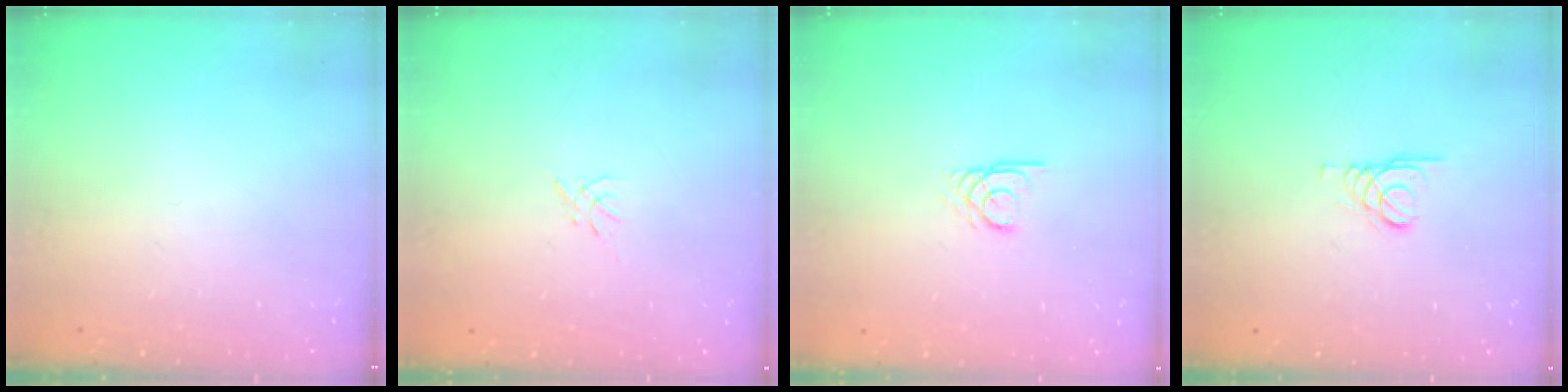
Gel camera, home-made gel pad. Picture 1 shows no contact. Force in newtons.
{"total": 0.0}
{"total": 2.4, "press": 2.4, "slide": 0.3}
{"total": 1.5, "press": 1.4, "slide": 0.1}